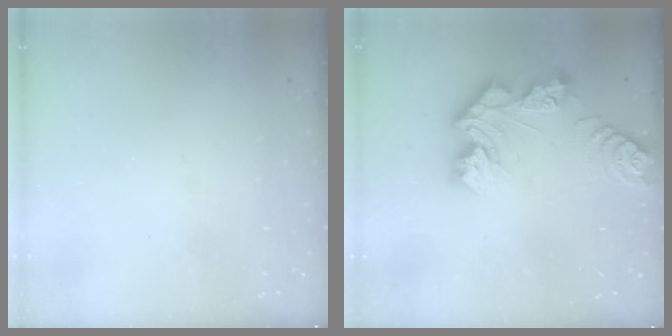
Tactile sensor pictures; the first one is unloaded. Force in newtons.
{"total": 13.2, "press": 13.2, "slide": 1.2}